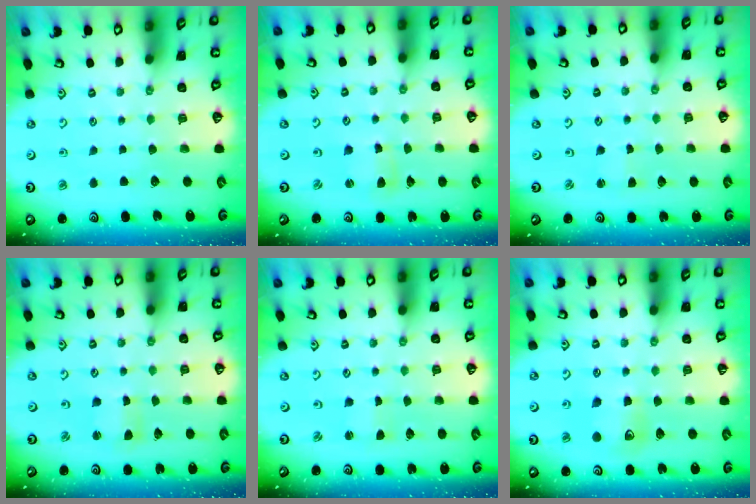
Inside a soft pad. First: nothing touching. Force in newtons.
{"total": 2.5, "press": 2.5, "slide": 0.3}
{"total": 1.3, "press": 1.3, "slide": 0.2}
{"total": 2.2, "press": 2.2, "slide": 0.4}
{"total": 0.5, "press": 0.5, "slide": 0.0}
{"total": 8.8, "press": 8.8, "slide": 0.8}